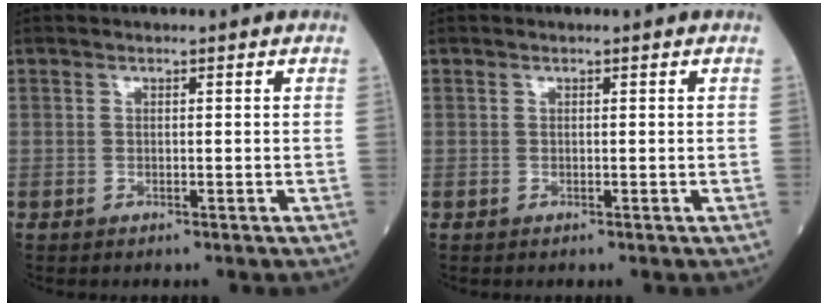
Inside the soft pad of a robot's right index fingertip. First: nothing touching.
{"total": 0.0}